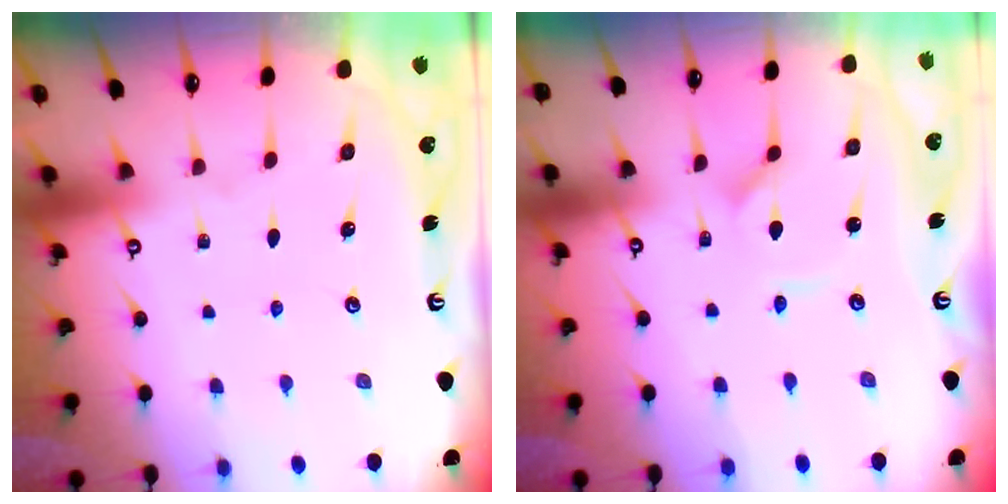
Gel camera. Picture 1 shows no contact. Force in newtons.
{"total": 1.5, "press": 1.5, "slide": 0.1}